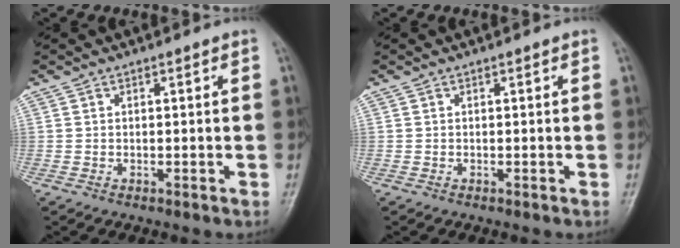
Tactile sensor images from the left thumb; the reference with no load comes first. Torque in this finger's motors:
{"motor_torque": [0.00, 0.01, 0.01, -0.03, 0.00]}